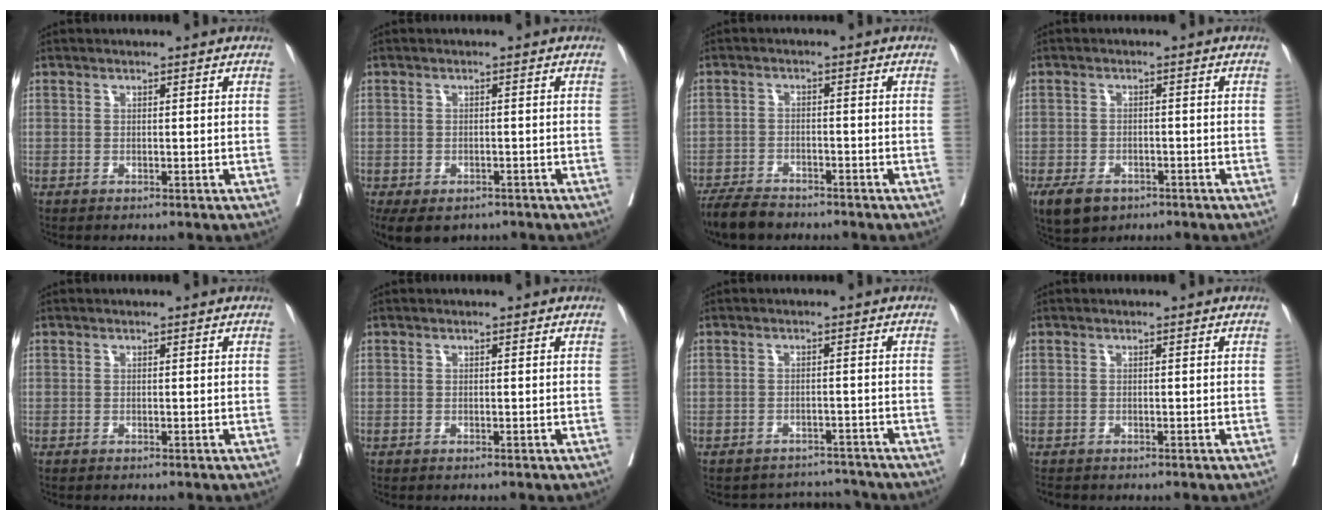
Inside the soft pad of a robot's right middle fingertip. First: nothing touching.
{"total": 8.7, "force": [-5.8, 5.2, 3.9], "torque": [-0.082, -0.010, -0.075]}
{"total": 5.8, "force": [-5.2, 1.7, 2.0], "torque": [-0.033, -0.013, -0.090]}
{"total": 5.8, "force": [-3.8, 3.4, 2.7], "torque": [-0.051, -0.005, -0.057]}
{"total": 0.0}
{"total": 0.0}
{"total": 5.9, "force": [-5.6, 1.2, -1.1], "torque": [0.015, 0.017, -0.073]}
{"total": 1.3, "force": [-1.1, 0.5, 0.3], "torque": [-0.012, -0.004, -0.020]}